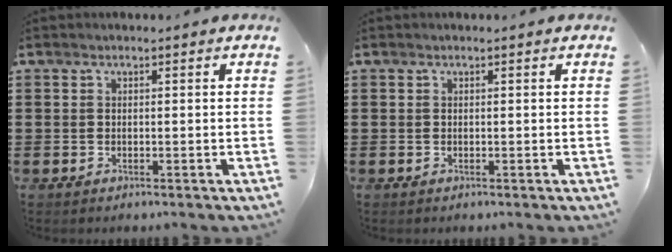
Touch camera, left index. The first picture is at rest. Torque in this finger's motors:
{"motor_torque": [0.03, 0.00, 0.00, 0.00]}